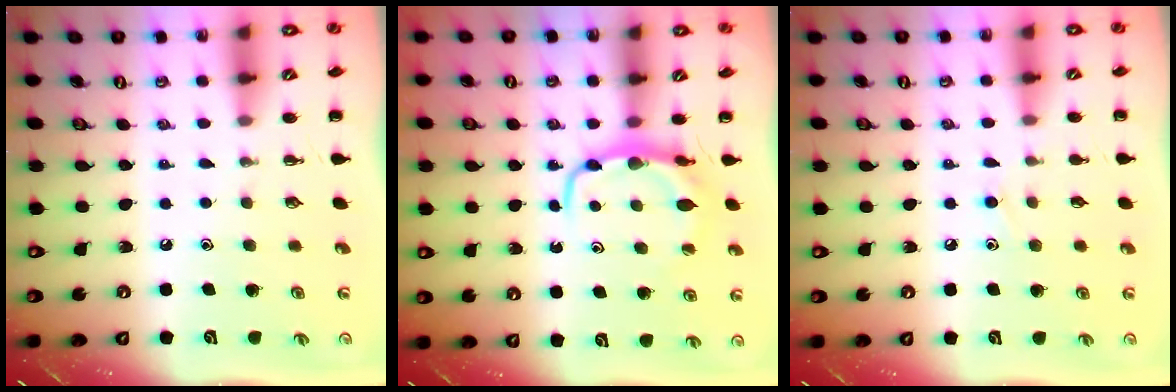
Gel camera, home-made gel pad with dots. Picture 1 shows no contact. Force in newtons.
{"total": 6.6, "press": 6.5, "slide": 0.8}
{"total": 7.1, "press": 6.7, "slide": 2.3}